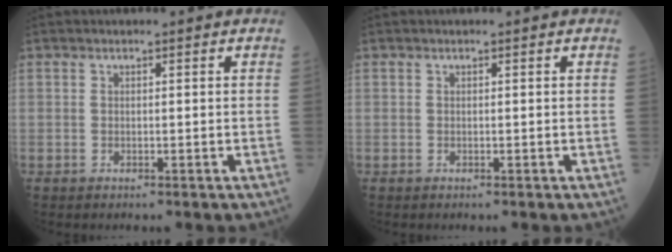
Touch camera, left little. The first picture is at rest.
{"total": 0.0}